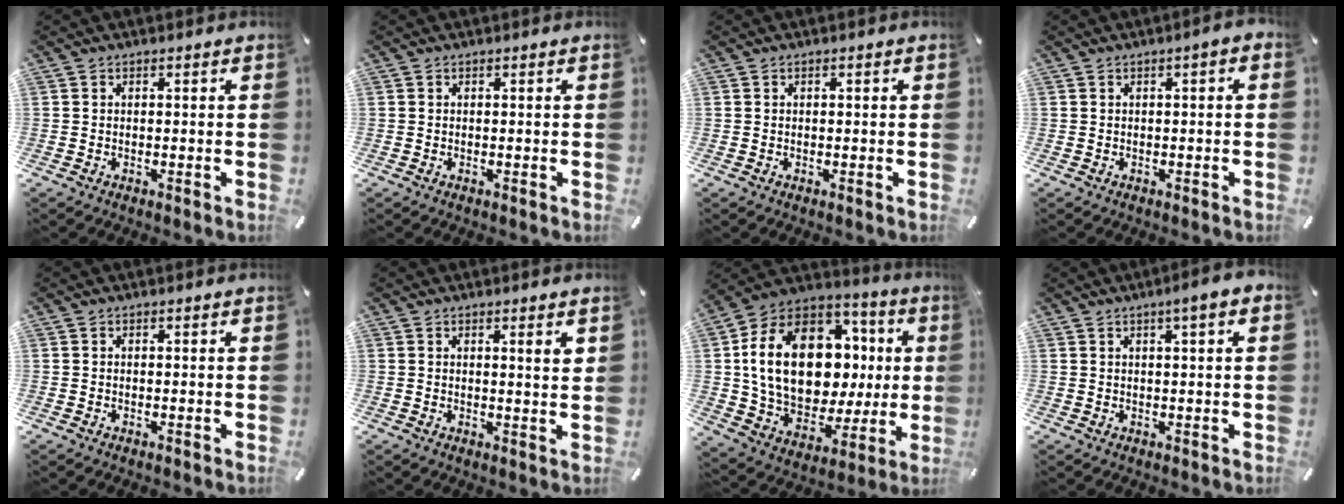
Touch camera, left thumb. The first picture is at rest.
{"total": 0.0}
{"total": 0.0}
{"total": 1.7, "force": [-0.4, 0.5, 1.6], "torque": [-0.027, 0.004, -0.007]}
{"total": 0.0}
{"total": 2.9, "force": [1.4, 0.3, 2.5], "torque": [-0.036, -0.007, 0.018]}
{"total": 22.8, "force": [3.8, 15.9, 15.9], "torque": [-0.313, -0.016, 0.076]}
{"total": 4.1, "force": [1.6, 0.4, 3.7], "torque": [-0.064, -0.002, 0.024]}